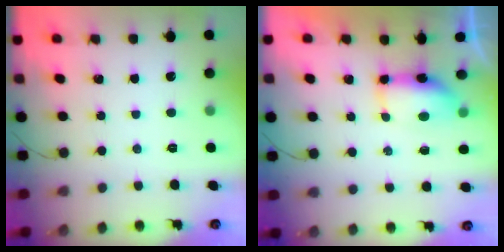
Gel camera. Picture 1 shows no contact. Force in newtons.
{"total": 13.7, "press": 8.7, "slide": 10.5}